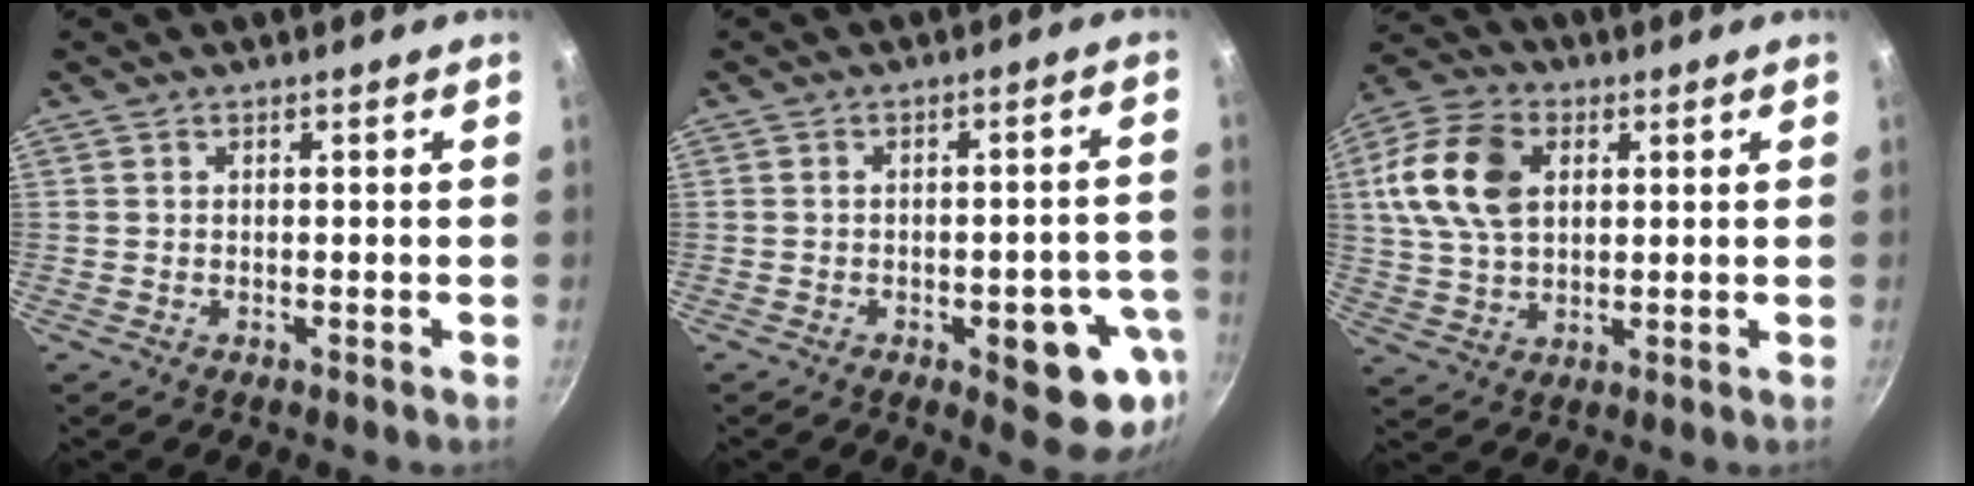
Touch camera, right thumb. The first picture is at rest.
{"total": 11.5, "force": [-4.1, 4.5, 9.8], "torque": [-0.082, 0.017, -0.049]}
{"total": 14.5, "force": [3.4, 9.8, 10.2], "torque": [-0.184, 0.006, 0.056]}